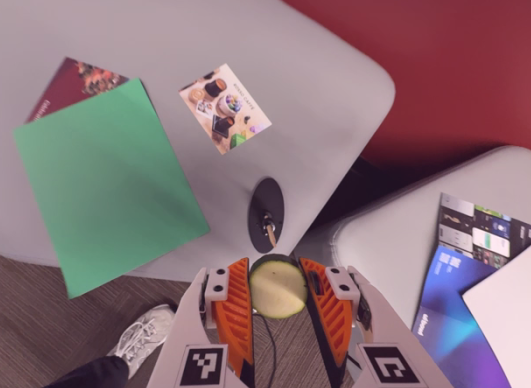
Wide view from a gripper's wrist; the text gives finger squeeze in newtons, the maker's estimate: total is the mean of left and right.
{"total": 11.5, "left": 11.5, "right": 11.5}